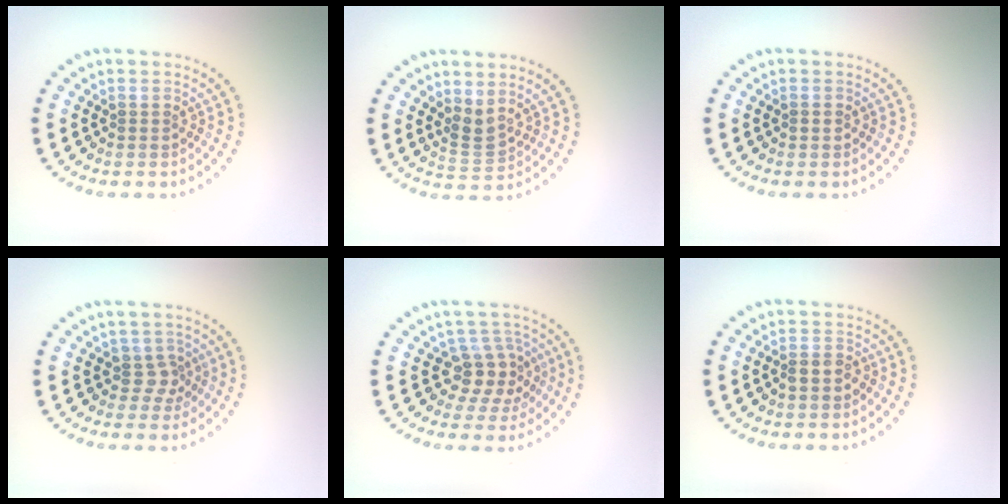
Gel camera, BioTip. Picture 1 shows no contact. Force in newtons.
{"total": 2.0, "press": 1.4, "slide": 1.5}
{"total": 0.8, "press": 0.8, "slide": 0.2}
{"total": 1.9, "press": 1.4, "slide": 1.2}
{"total": 3.5, "press": 3.1, "slide": 1.6}
{"total": 1.6, "press": 1.5, "slide": 0.6}